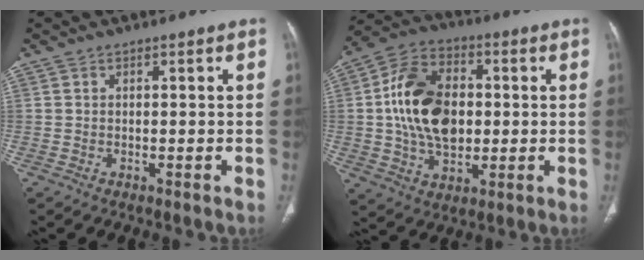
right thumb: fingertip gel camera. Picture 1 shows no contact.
{"total": 17.2, "force": [0.8, 11.6, 12.6], "torque": [-0.205, 0.016, 0.014]}